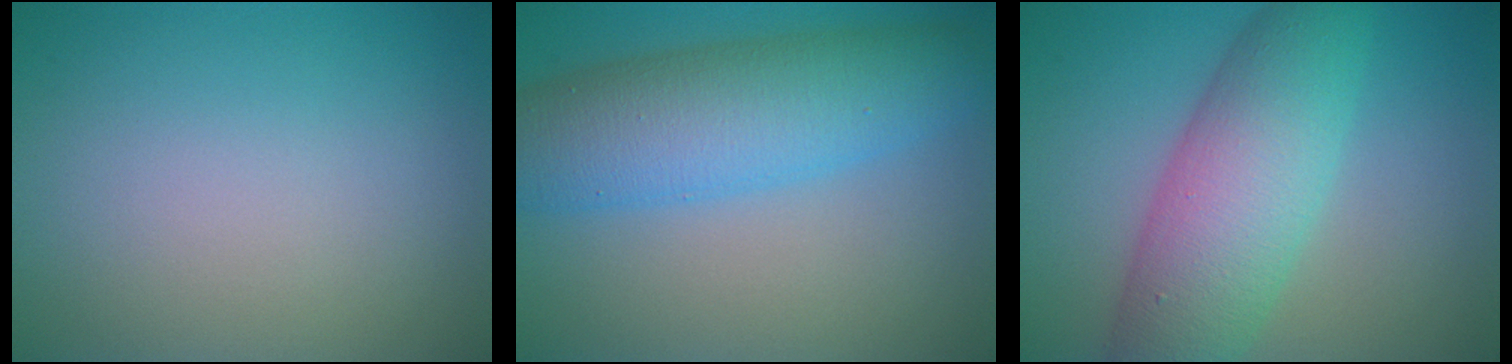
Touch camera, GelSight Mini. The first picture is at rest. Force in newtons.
{"total": 8.2, "press": 8.2, "slide": 0.2}
{"total": 8.4, "press": 8.4, "slide": 0.1}